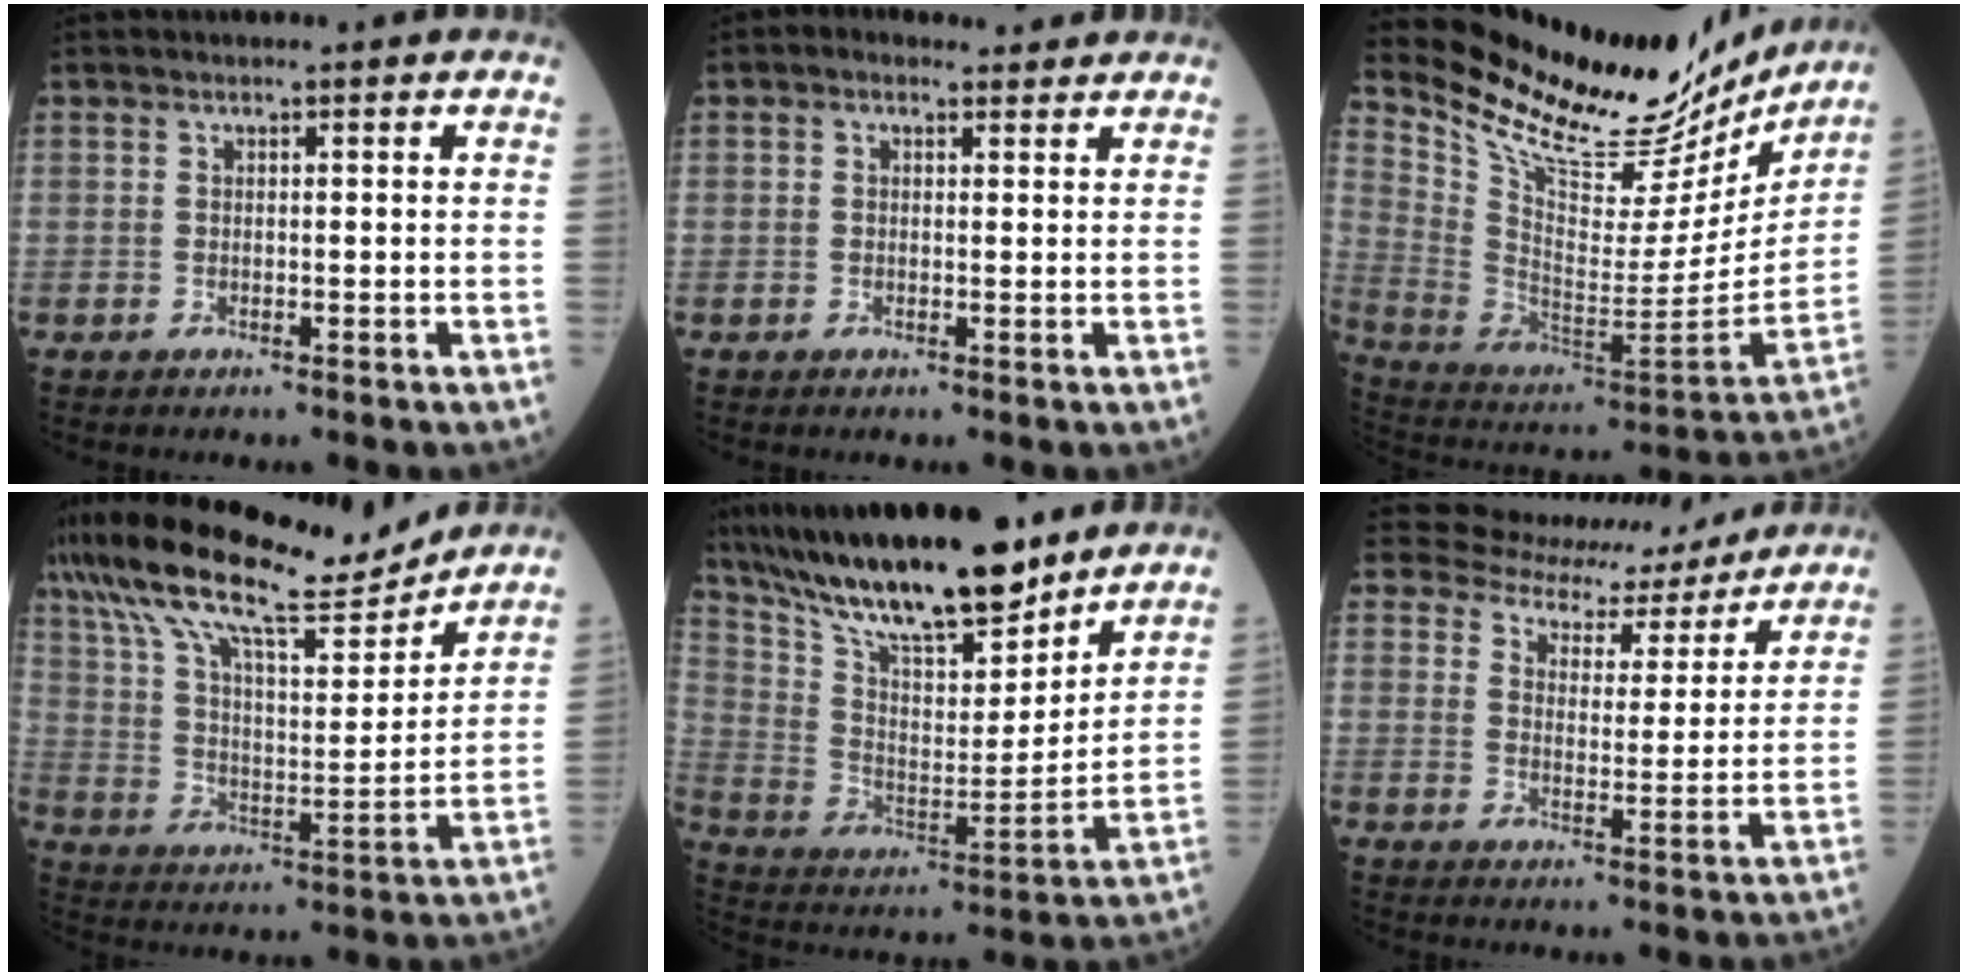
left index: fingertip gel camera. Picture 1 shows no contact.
{"total": 2.6, "force": [1.7, 1.6, 1.2], "torque": [-0.025, 0.022, 0.024]}
{"total": 26.7, "force": [23.5, 6.5, 10.8], "torque": [-0.184, -0.054, 0.351]}
{"total": 20.4, "force": [17.0, 3.7, 10.7], "torque": [-0.205, 0.025, 0.286]}
{"total": 21.5, "force": [17.7, 4.4, 11.3], "torque": [-0.199, -0.002, 0.307]}
{"total": 11.8, "force": [10.7, 4.6, 2.2], "torque": [-0.028, 0.004, 0.136]}